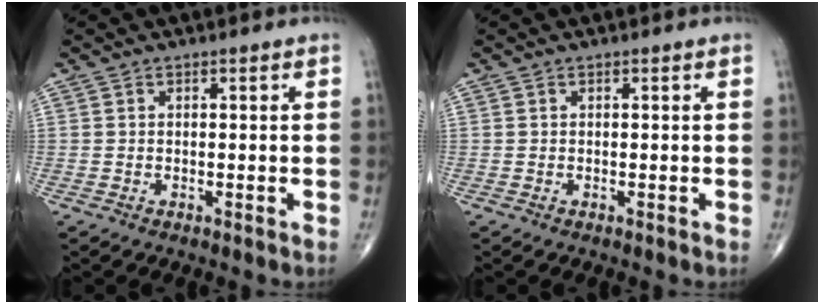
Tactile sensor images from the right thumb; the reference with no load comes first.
{"total": 0.0}